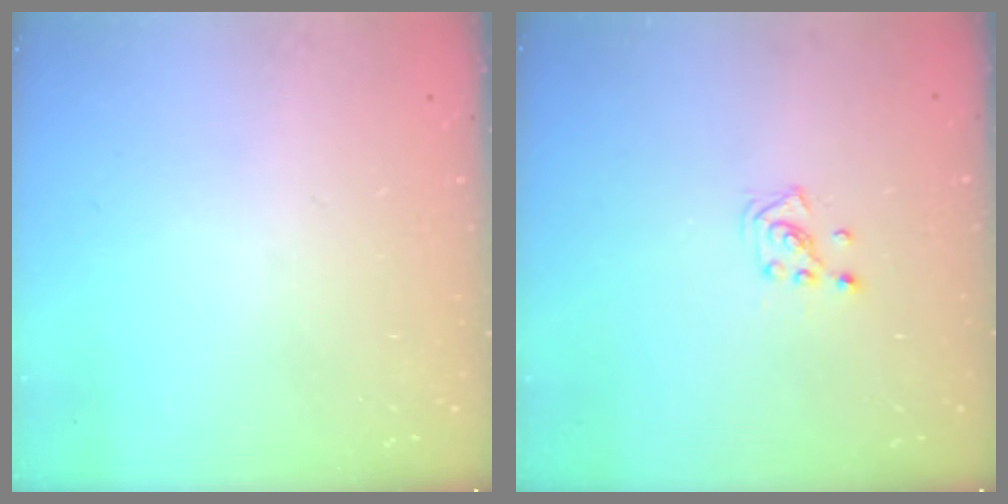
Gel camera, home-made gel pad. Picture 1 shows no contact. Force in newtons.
{"total": 2.1, "press": 2.0, "slide": 0.8}